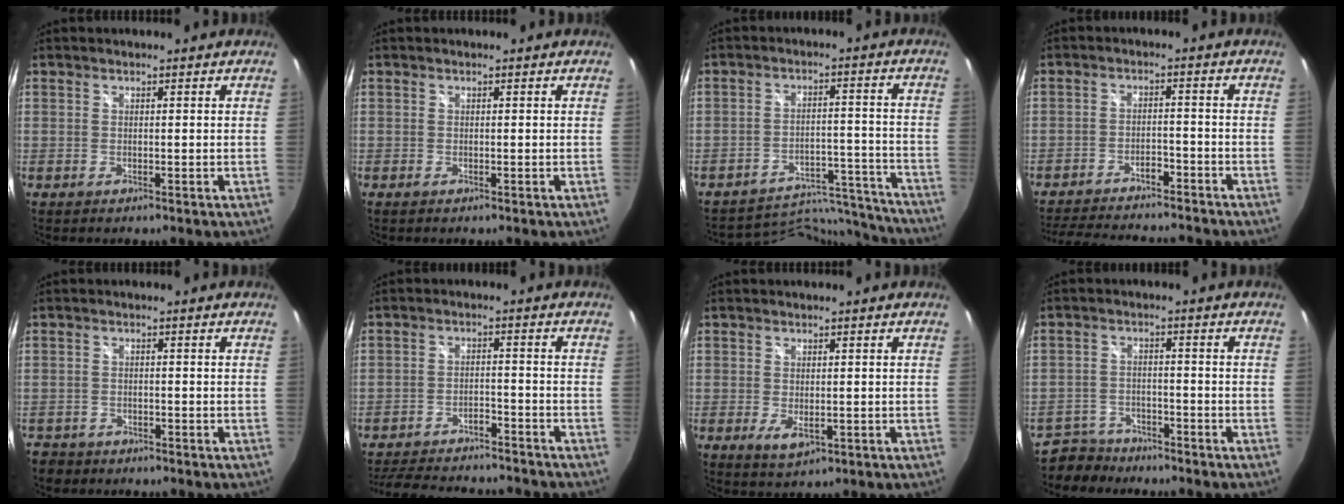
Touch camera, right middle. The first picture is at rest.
{"total": 0.0}
{"total": 17.0, "force": [-16.6, 3.0, 1.4], "torque": [-0.029, 0.039, -0.224]}
{"total": 15.3, "force": [-13.5, 3.5, 6.2], "torque": [-0.130, -0.002, -0.196]}
{"total": 4.0, "force": [-3.1, 2.5, 0.6], "torque": [-0.030, -0.004, -0.057]}
{"total": 18.0, "force": [-15.9, 4.7, 7.2], "torque": [-0.155, -0.003, -0.222]}
{"total": 3.4, "force": [-0.9, 1.8, 2.8], "torque": [-0.049, -0.011, -0.010]}
{"total": 6.3, "force": [-5.5, 3.0, 0.7], "torque": [-0.037, 0.002, -0.099]}